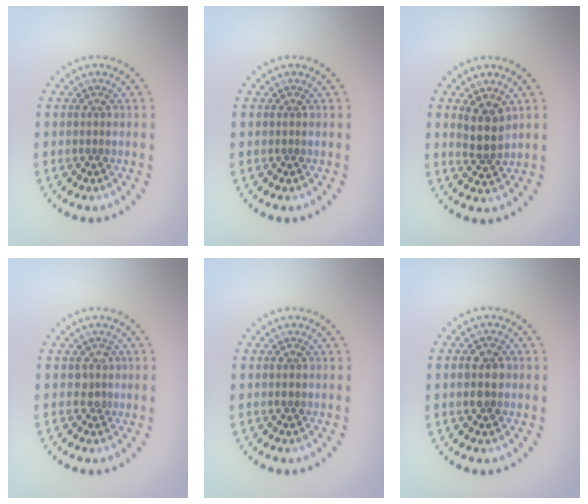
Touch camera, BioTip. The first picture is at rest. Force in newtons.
{"total": 0.0}
{"total": 2.6, "press": 2.3, "slide": 1.2}
{"total": 1.3, "press": 1.0, "slide": 0.9}
{"total": 0.9, "press": 0.8, "slide": 0.2}
{"total": 2.2, "press": 2.2, "slide": 0.1}